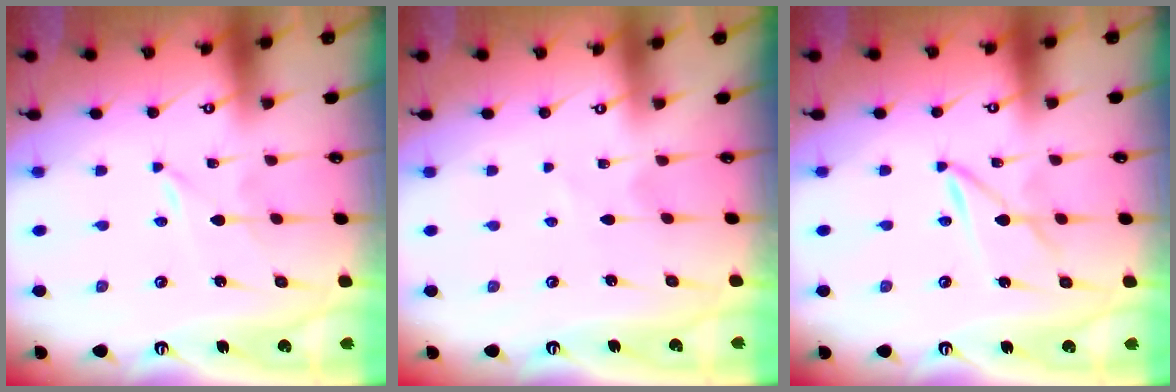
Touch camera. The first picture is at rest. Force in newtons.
{"total": 1.8, "press": 1.7, "slide": 0.3}
{"total": 2.1, "press": 2.1, "slide": 0.2}